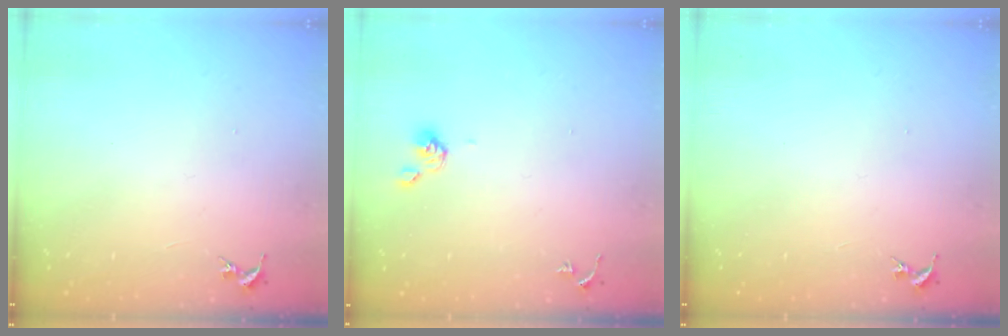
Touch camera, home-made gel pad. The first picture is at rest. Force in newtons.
{"total": 5.1, "press": 4.9, "slide": 1.4}
{"total": 0.0}